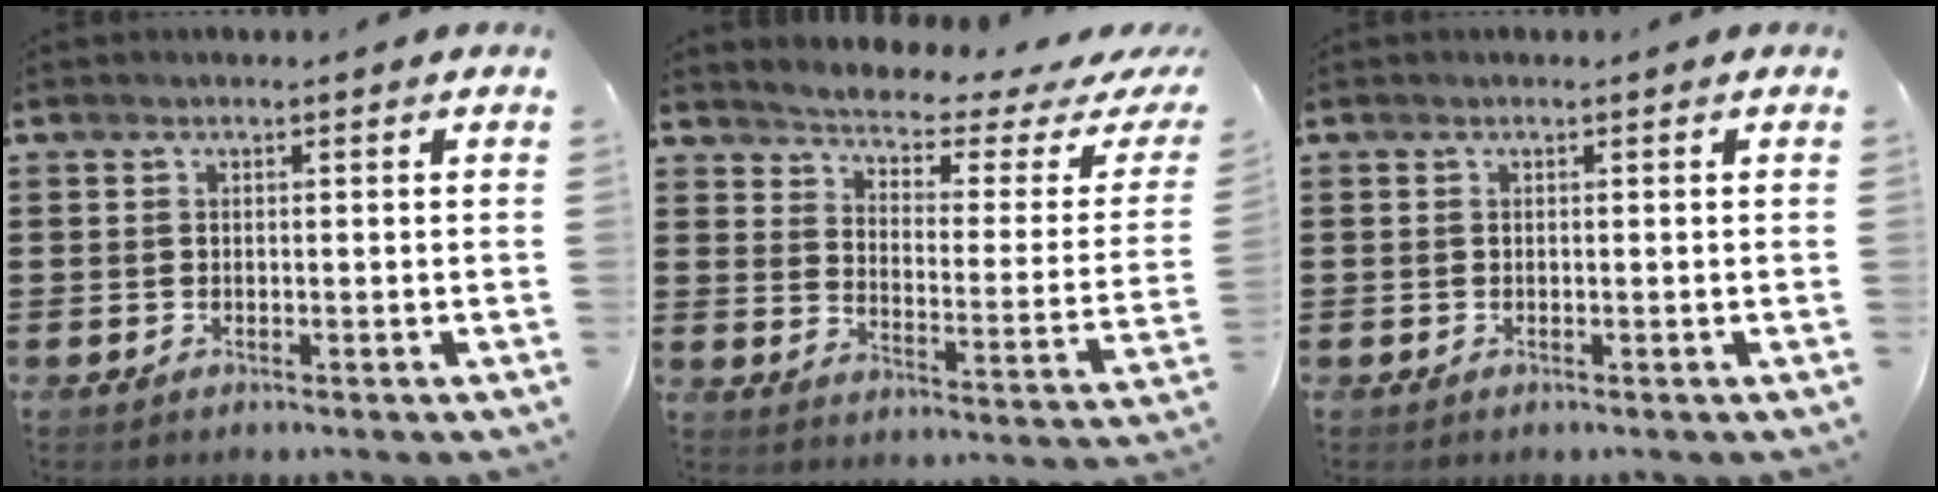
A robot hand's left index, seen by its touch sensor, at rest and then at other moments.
{"total": 2.4, "force": [2.2, 0.2, 1.1], "torque": [-0.039, -0.029, 0.026]}
{"total": 0.0}